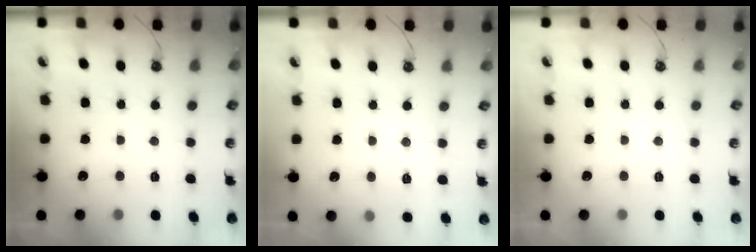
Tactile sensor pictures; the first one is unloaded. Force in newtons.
{"total": 3.9, "press": 3.8, "slide": 0.5}
{"total": 0.0}